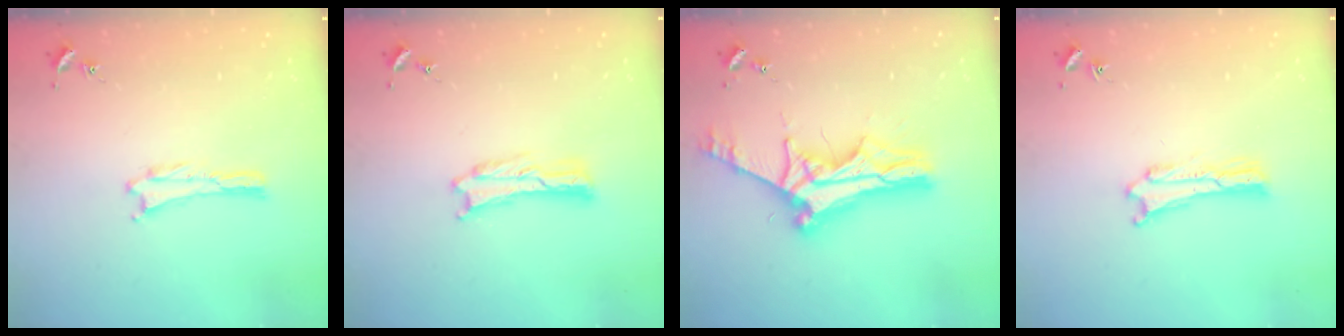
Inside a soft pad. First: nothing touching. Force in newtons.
{"total": 0.8, "press": 0.8, "slide": 0.2}
{"total": 12.0, "press": 11.9, "slide": 1.1}
{"total": 0.9, "press": 0.9, "slide": 0.2}